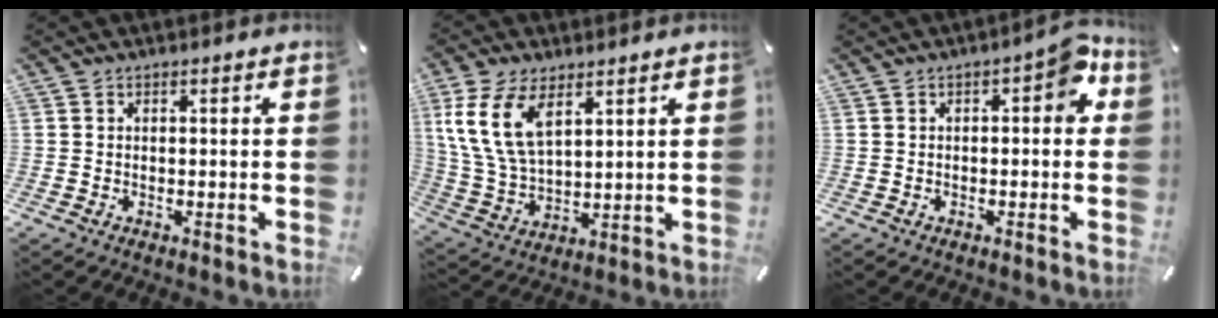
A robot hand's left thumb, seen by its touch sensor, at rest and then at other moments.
{"total": 12.8, "force": [6.2, 7.5, 8.4], "torque": [-0.216, -0.014, 0.111]}
{"total": 5.5, "force": [0.9, 2.6, 4.8], "torque": [-0.062, 0.003, 0.007]}